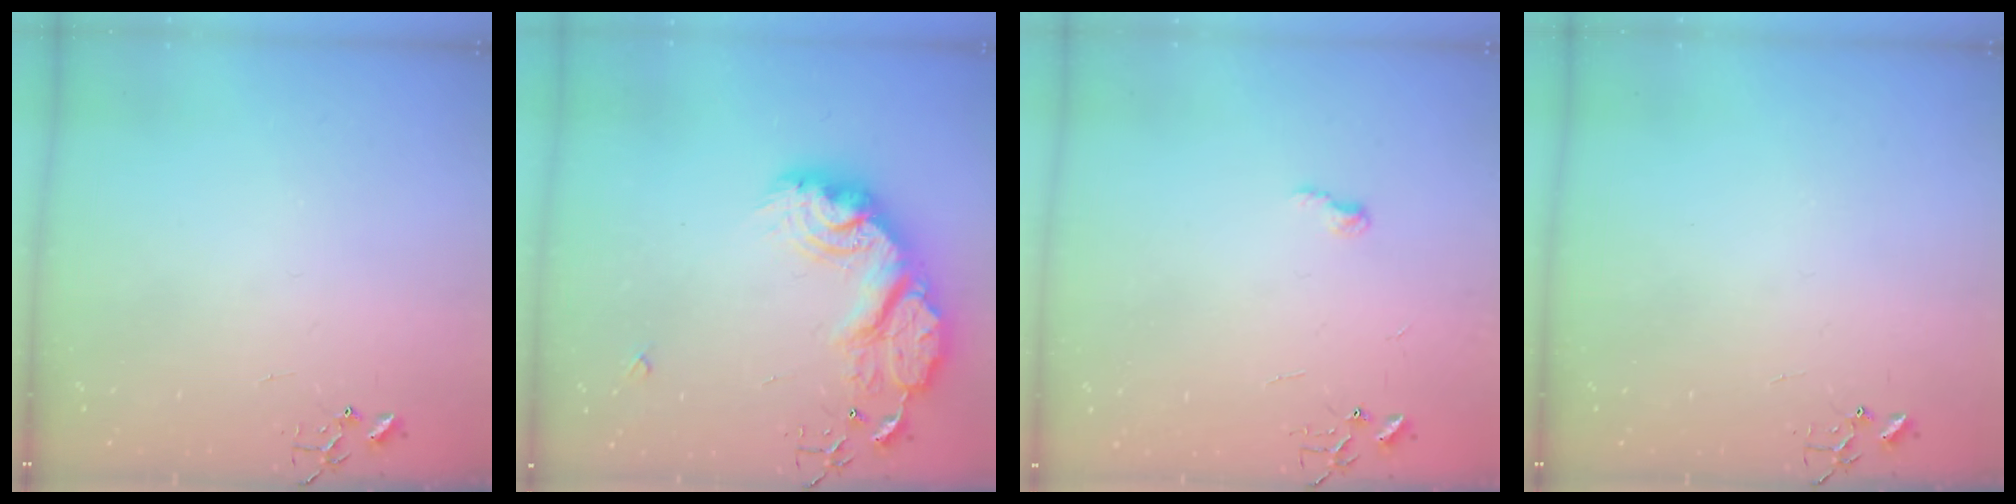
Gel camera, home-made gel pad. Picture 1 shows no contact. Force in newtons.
{"total": 22.6, "press": 22.5, "slide": 1.9}
{"total": 5.9, "press": 5.9, "slide": 0.4}
{"total": 0.0}